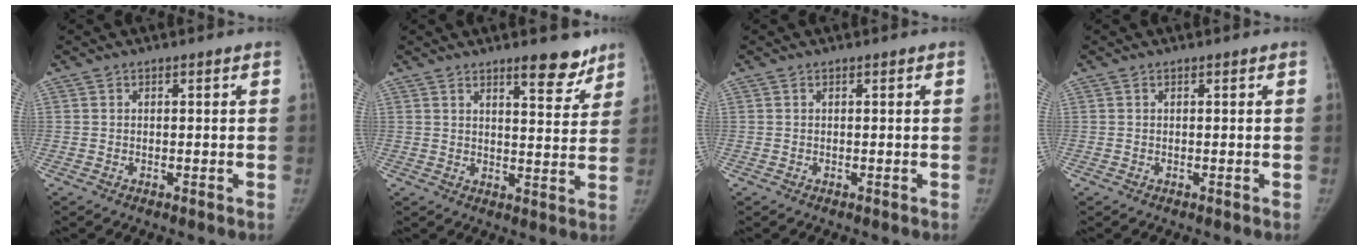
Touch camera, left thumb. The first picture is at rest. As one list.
[{"total": 7.4, "force": [5.6, 2.2, 4.4], "torque": [-0.028, -0.040, 0.074]}, {"total": 0.0}, {"total": 0.0}]